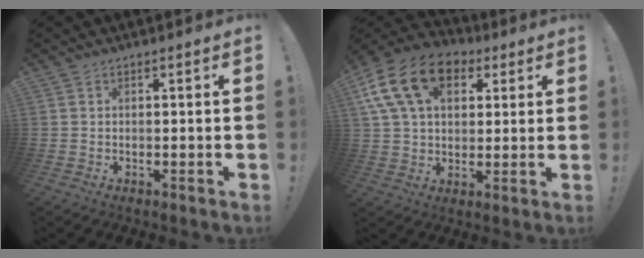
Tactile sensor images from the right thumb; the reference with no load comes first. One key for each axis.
{"total": 18.6, "fx": 7.3, "fy": 12.5, "fz": 11.7, "tx": -0.208, "ty": -0.018, "tz": 0.133}